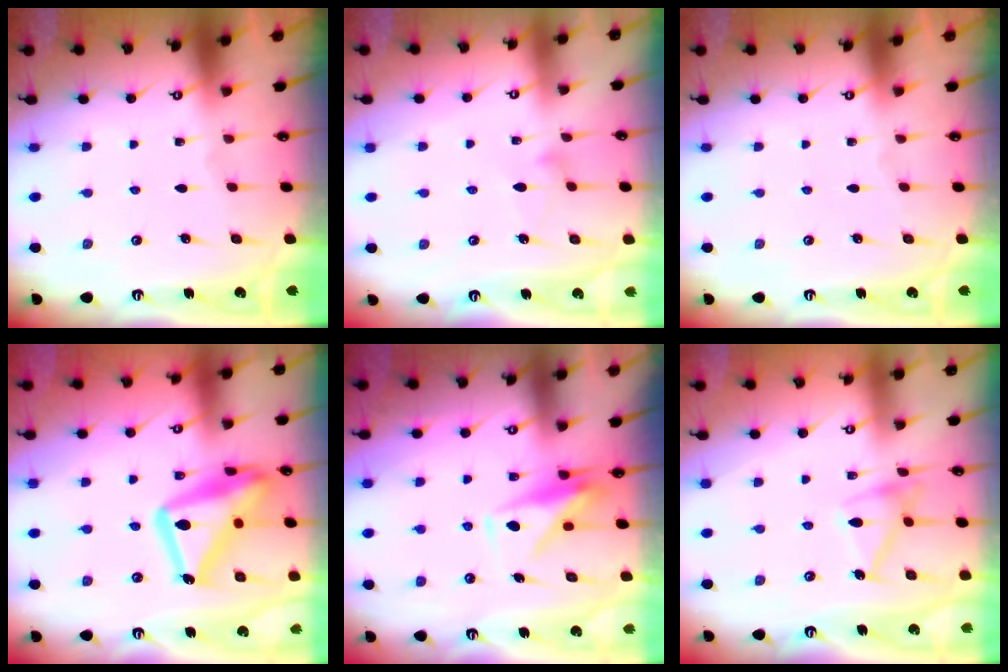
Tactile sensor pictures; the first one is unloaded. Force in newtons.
{"total": 8.3, "press": 8.3, "slide": 0.5}
{"total": 0.0}
{"total": 20.4, "press": 20.4, "slide": 1.4}
{"total": 7.7, "press": 7.7, "slide": 0.2}
{"total": 13.9, "press": 13.9, "slide": 0.5}